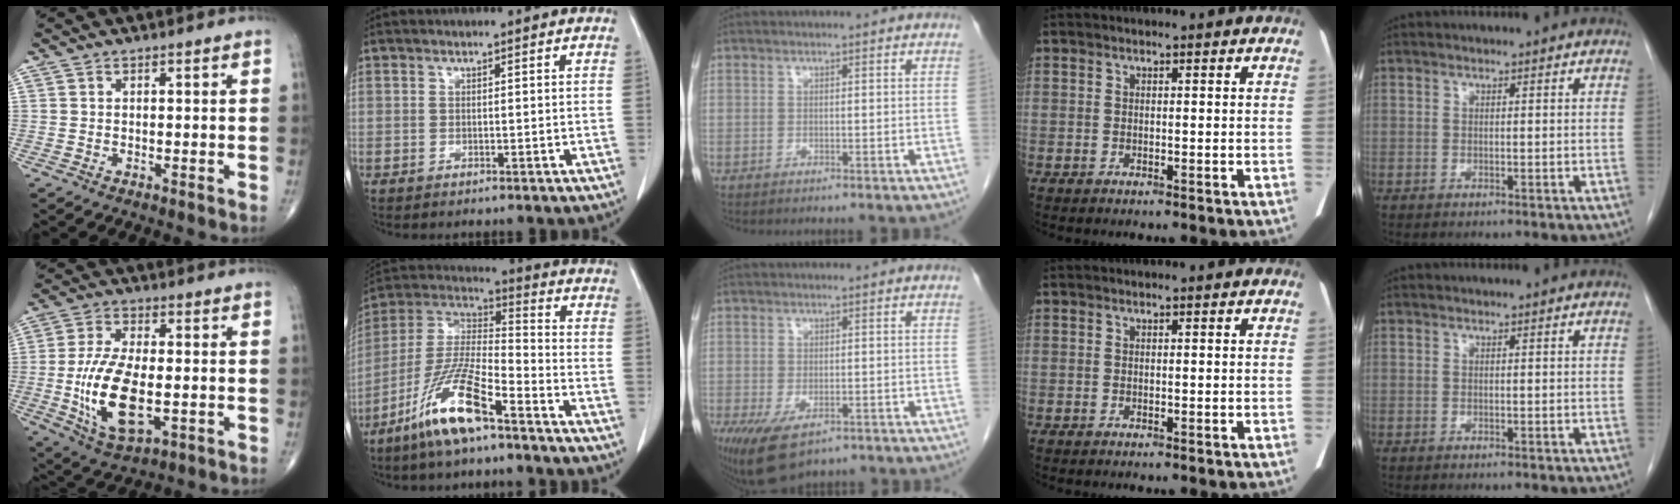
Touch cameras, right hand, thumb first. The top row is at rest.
{"thumb": {"total": 15.0, "force": [-2.6, 6.9, 13.0], "torque": [-0.250, -0.005, -0.039]}, "index": {"total": 13.8, "force": [-8.7, 2.1, 10.5], "torque": [-0.222, -0.017, -0.169]}, "middle": {"total": 7.0, "force": [-4.0, 3.3, 4.8], "torque": [-0.086, -0.015, -0.063]}}